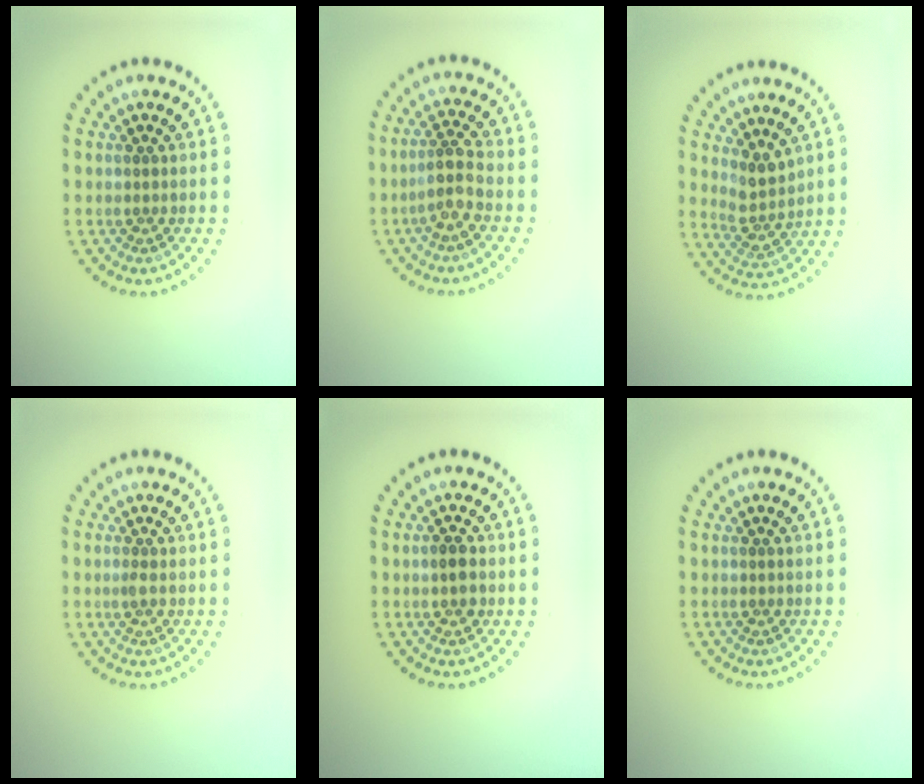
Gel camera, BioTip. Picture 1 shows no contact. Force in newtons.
{"total": 2.6, "press": 2.2, "slide": 1.5}
{"total": 2.5, "press": 2.1, "slide": 1.5}
{"total": 0.6, "press": 0.5, "slide": 0.3}
{"total": 1.7, "press": 1.7, "slide": 0.1}
{"total": 0.0}